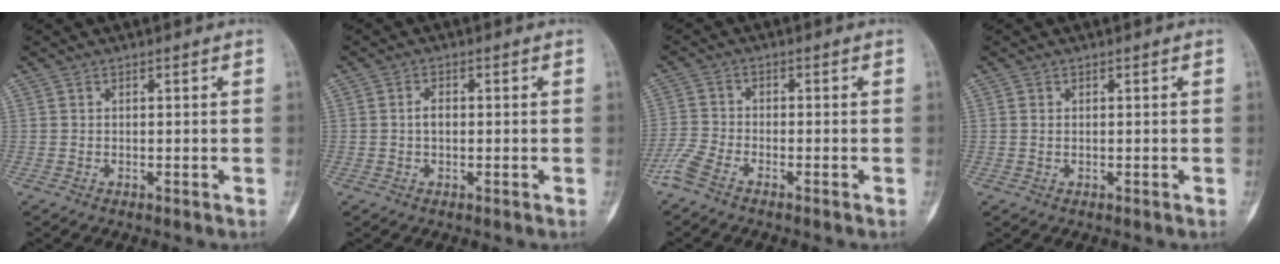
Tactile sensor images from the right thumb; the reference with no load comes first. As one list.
[{"total": 2.1, "force": [-0.1, 1.3, 1.6], "torque": [-0.032, 0.005, -0.004]}, {"total": 4.3, "force": [-3.3, 1.4, 2.4], "torque": [-0.070, 0.012, -0.074]}, {"total": 0.5, "force": [0.1, 0.4, 0.4], "torque": [-0.012, 0.002, 0.003]}]